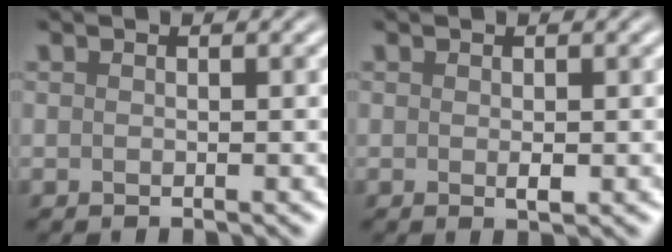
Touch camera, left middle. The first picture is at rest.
{"total": 0.9, "force": [-0.2, 0.2, 0.8], "torque": [-0.015, -0.005, 0.002]}